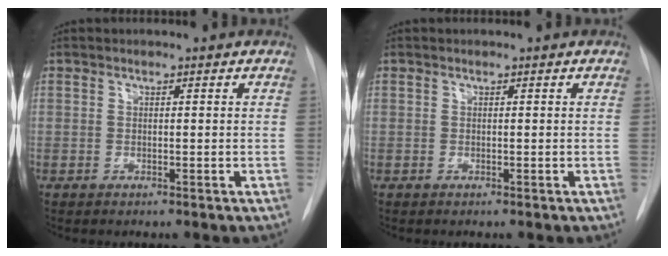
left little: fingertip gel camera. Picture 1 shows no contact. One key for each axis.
{"total": 0.0}